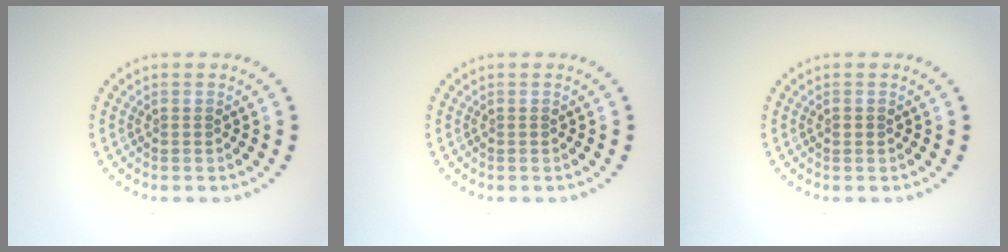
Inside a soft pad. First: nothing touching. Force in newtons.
{"total": 0.0}
{"total": 0.7, "press": 0.7, "slide": 0.2}